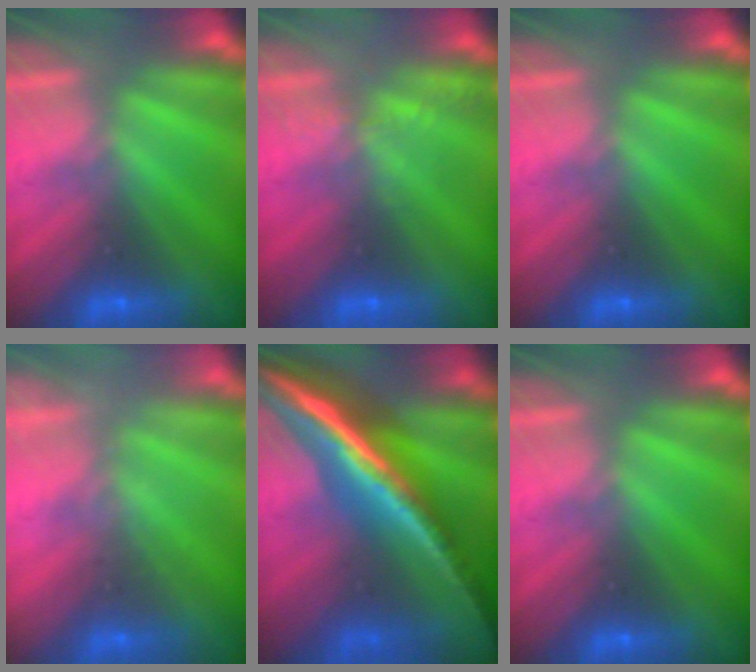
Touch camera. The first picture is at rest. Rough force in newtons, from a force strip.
{"total": 2.2}
{"total": 0.0}
{"total": 2.1}
{"total": 5.6}
{"total": 0.0}